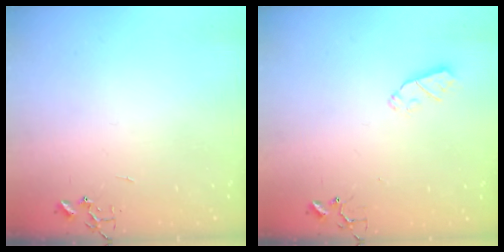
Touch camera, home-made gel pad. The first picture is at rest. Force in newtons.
{"total": 5.5, "press": 5.5, "slide": 0.4}